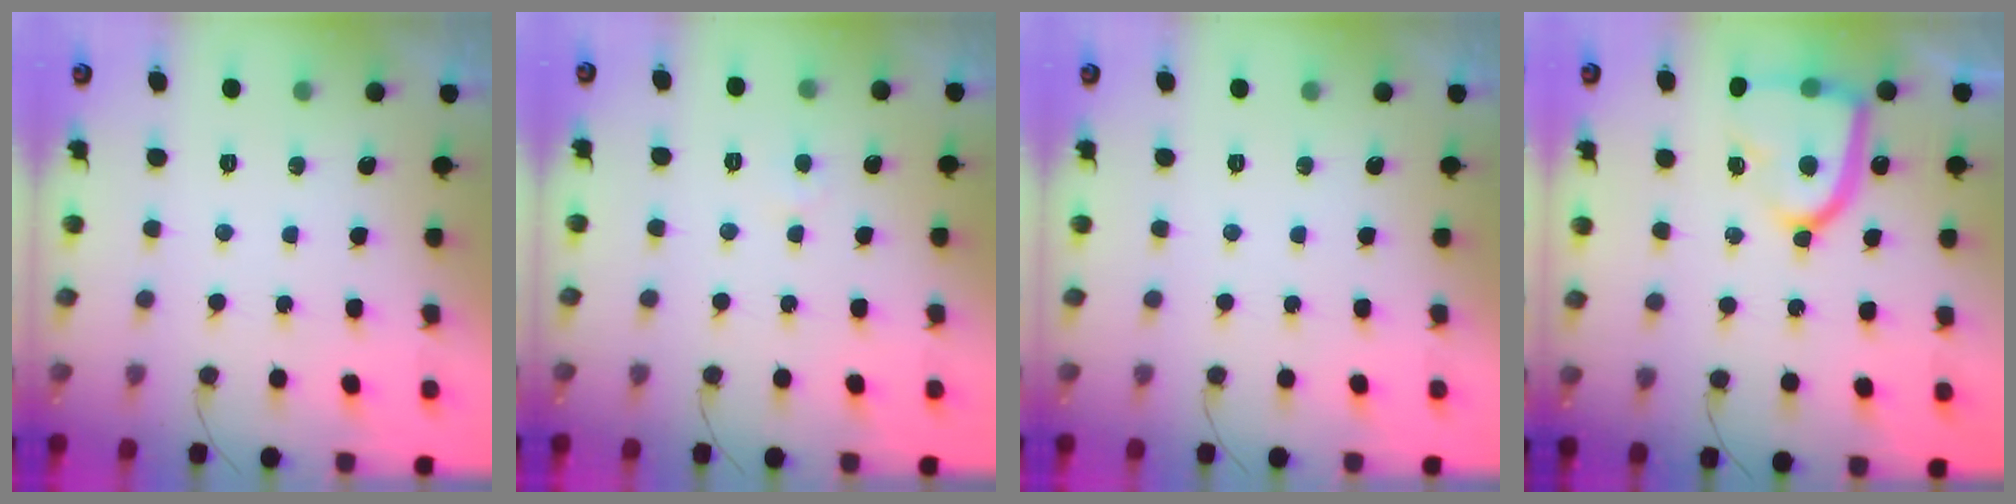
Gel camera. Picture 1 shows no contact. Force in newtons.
{"total": 2.6, "press": 2.6, "slide": 0.3}
{"total": 0.0}
{"total": 16.8, "press": 16.7, "slide": 1.7}